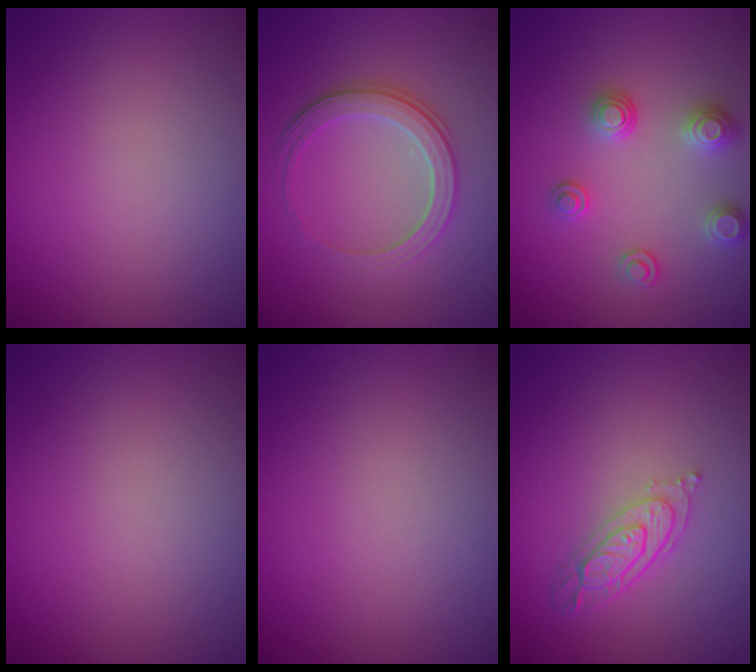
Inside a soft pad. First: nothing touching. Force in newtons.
{"total": 3.3, "press": 2.9, "slide": 1.6}
{"total": 2.6, "press": 2.6, "slide": 0.4}
{"total": 0.0}
{"total": 0.0}
{"total": 3.5, "press": 2.6, "slide": 2.3}